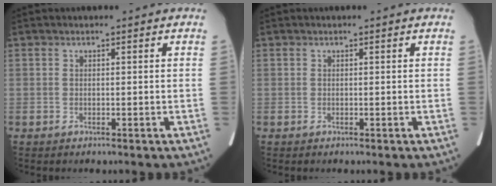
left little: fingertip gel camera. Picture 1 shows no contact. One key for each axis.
{"total": 0.0}